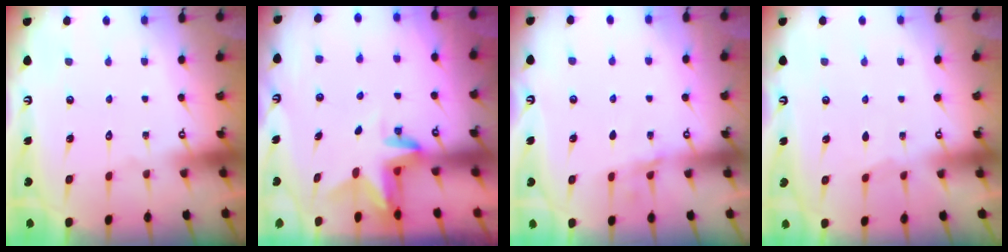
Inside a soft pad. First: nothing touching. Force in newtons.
{"total": 2.9, "press": 2.9, "slide": 0.2}
{"total": 5.0, "press": 4.8, "slide": 1.3}
{"total": 2.3, "press": 2.2, "slide": 0.4}